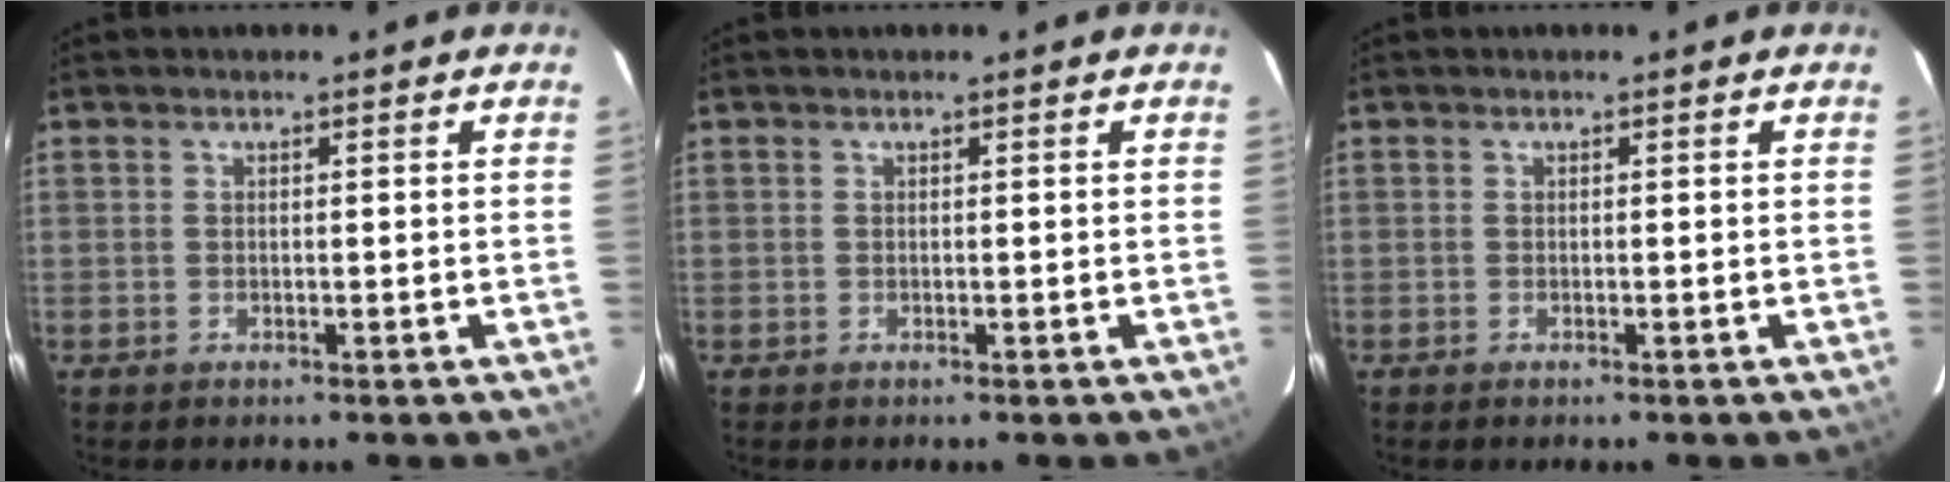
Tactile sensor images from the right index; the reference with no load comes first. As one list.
[{"total": 0.0}, {"total": 0.0}]